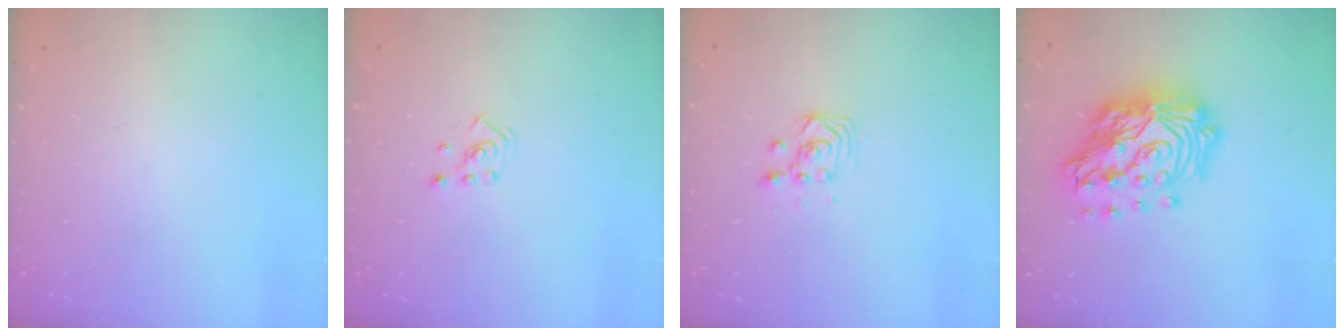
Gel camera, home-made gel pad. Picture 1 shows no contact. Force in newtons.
{"total": 2.1, "press": 1.9, "slide": 0.8}
{"total": 2.9, "press": 2.9, "slide": 0.4}
{"total": 23.4, "press": 23.3, "slide": 2.1}